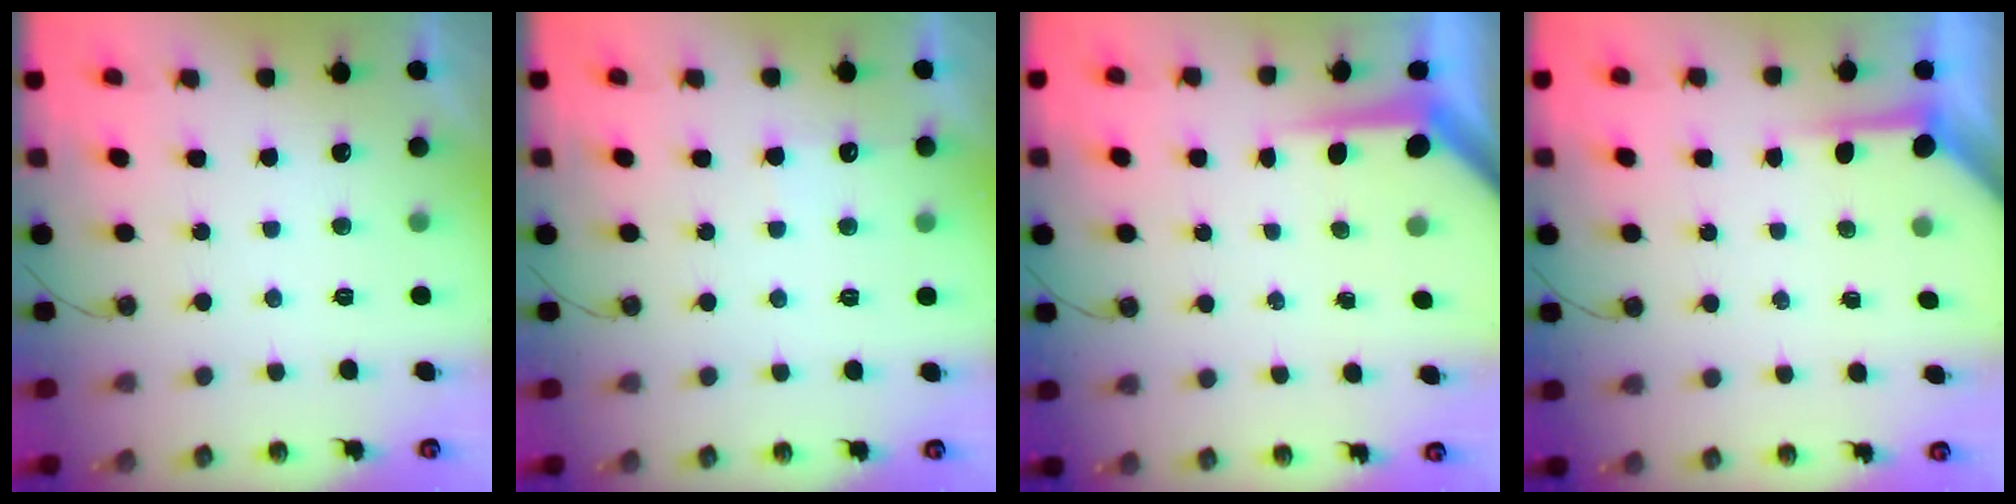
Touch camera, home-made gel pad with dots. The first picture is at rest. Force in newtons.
{"total": 5.1, "press": 5.0, "slide": 0.5}
{"total": 4.8, "press": 4.8, "slide": 0.4}
{"total": 3.9, "press": 3.9, "slide": 0.2}